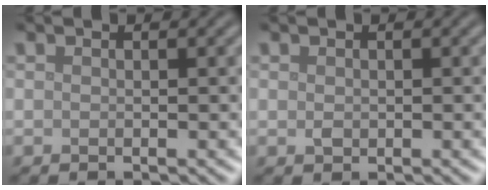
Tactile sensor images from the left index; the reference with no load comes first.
{"total": 0.7, "force": [0.0, 0.6, 0.5], "torque": [-0.008, -0.001, 0.001]}